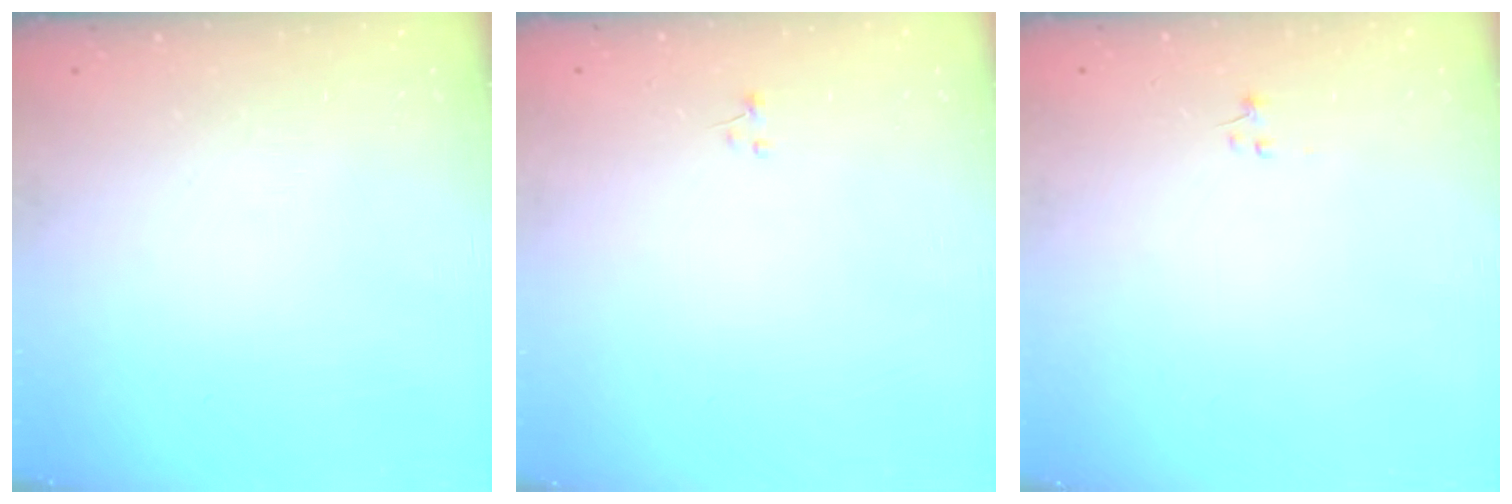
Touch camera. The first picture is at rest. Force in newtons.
{"total": 0.0}
{"total": 0.6, "press": 0.6, "slide": 0.3}